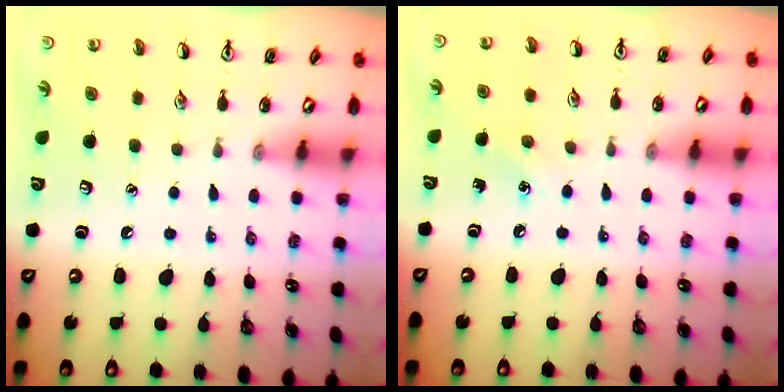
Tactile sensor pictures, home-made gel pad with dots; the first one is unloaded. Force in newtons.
{"total": 3.5, "press": 3.3, "slide": 1.2}